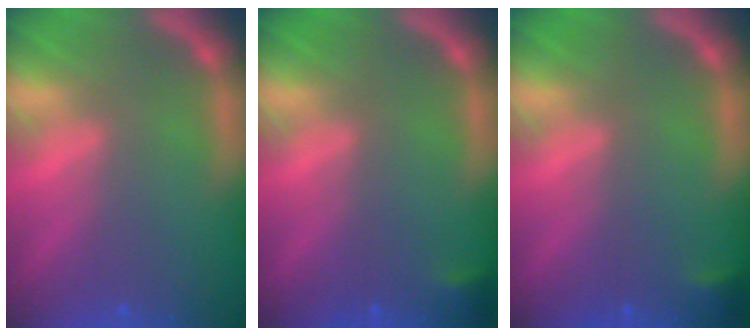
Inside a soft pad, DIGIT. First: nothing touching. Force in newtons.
{"total": 0.9}
{"total": 0.9}